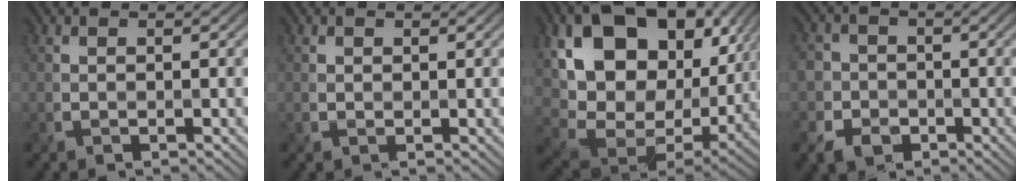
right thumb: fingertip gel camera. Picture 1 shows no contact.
{"total": 0.6, "force": [0.4, 0.4, 0.0], "torque": [-0.001, -0.002, 0.007]}
{"total": 20.1, "force": [6.4, 13.7, 13.1], "torque": [-0.269, 0.007, 0.134]}
{"total": 6.5, "force": [-2.5, 5.8, 1.3], "torque": [-0.037, -0.010, -0.077]}